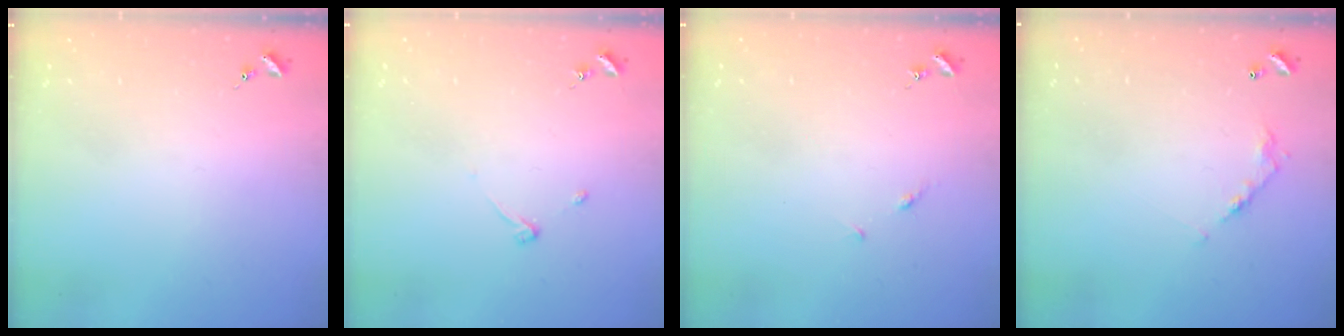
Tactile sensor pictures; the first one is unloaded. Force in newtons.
{"total": 3.2, "press": 3.2, "slide": 0.5}
{"total": 3.4, "press": 3.4, "slide": 0.4}
{"total": 6.0, "press": 6.0, "slide": 0.3}